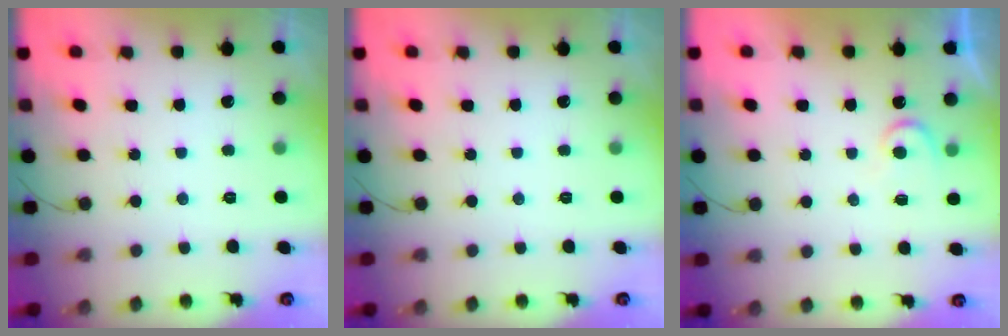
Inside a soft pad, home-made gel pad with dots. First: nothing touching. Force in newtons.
{"total": 0.0}
{"total": 4.9, "press": 4.9, "slide": 0.5}